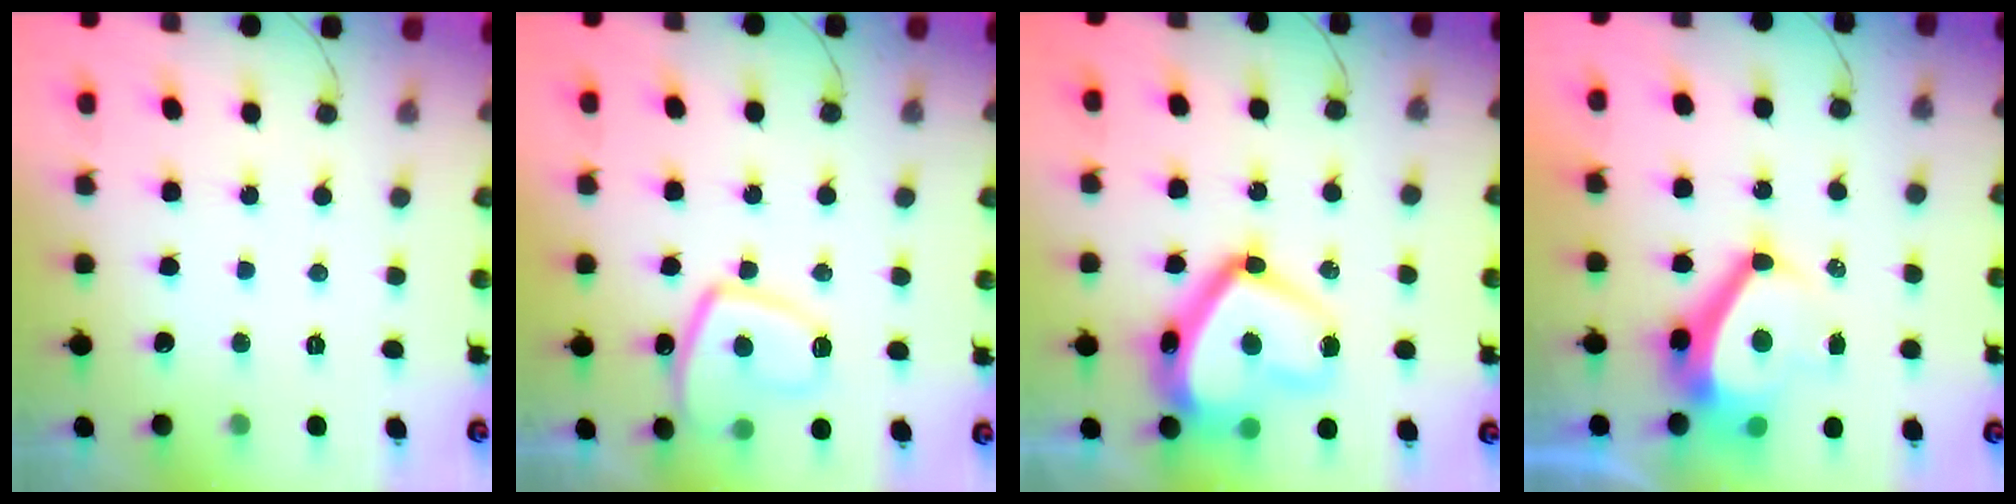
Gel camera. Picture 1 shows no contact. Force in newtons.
{"total": 11.0, "press": 10.9, "slide": 1.2}
{"total": 20.1, "press": 20.0, "slide": 1.8}
{"total": 10.1, "press": 9.6, "slide": 3.2}